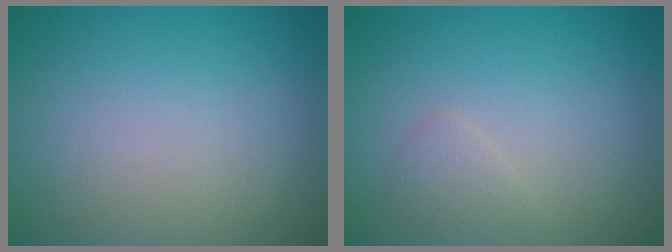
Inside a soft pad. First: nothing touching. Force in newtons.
{"total": 1.1, "press": 1.1, "slide": 0.0}